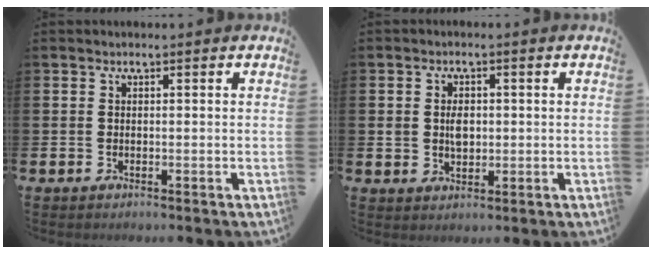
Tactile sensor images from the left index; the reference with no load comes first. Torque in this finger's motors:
{"motor_torque": [0.58, -0.07, 0.05, 0.11]}